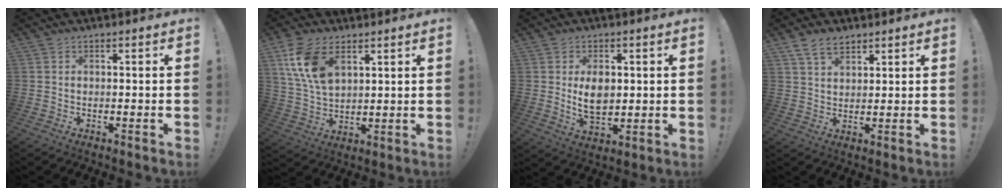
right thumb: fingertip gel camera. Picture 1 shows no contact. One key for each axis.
{"total": 13.1, "fx": 6.6, "fy": 7.7, "fz": 8.3, "tx": -0.163, "ty": -0.019, "tz": 0.127}
{"total": 8.0, "fx": 1.2, "fy": 5.5, "fz": 5.8, "tx": -0.092, "ty": -0.007, "tz": 0.015}
{"total": 6.4, "fx": 4.5, "fy": 3.3, "fz": 3.1, "tx": -0.060, "ty": -0.013, "tz": 0.086}